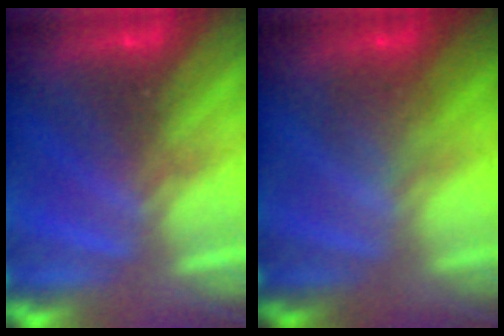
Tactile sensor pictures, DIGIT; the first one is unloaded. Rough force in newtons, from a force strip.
{"total": 1.4}